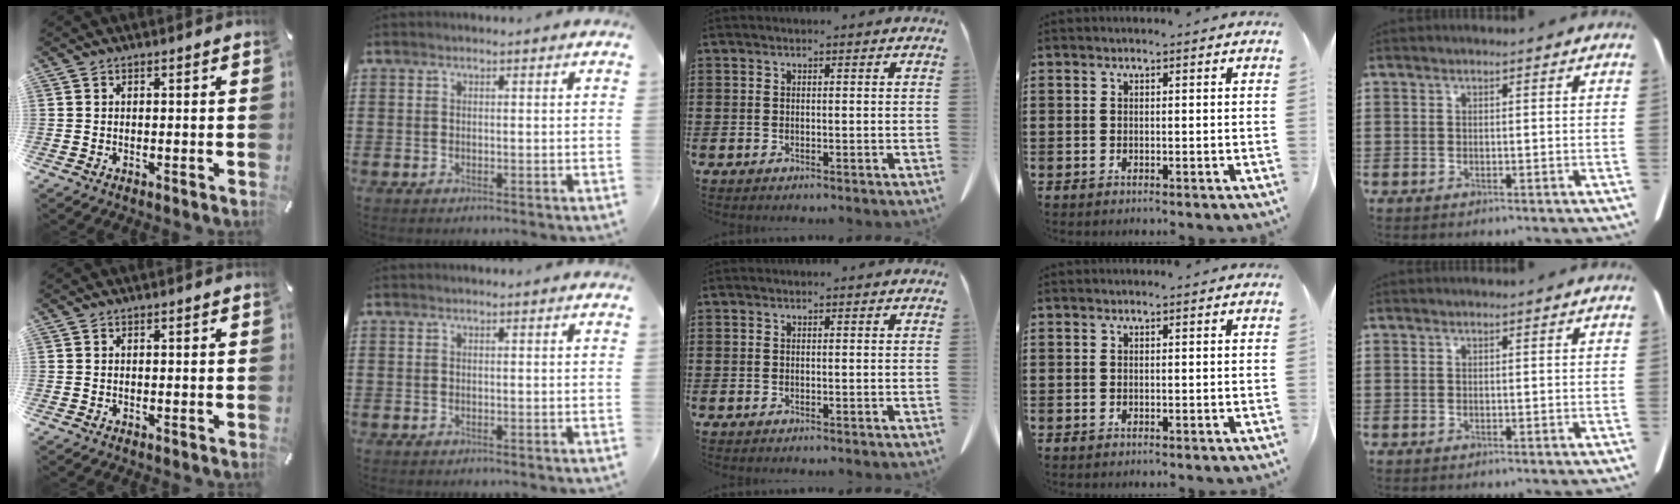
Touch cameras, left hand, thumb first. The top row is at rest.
{}